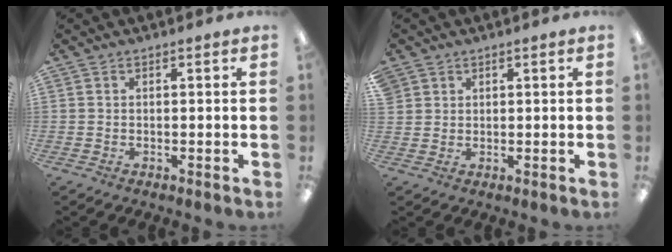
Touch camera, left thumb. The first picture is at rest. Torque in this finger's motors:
{"motor_torque": [1.98, 1.98, 1.39, -1.38, 0.82]}